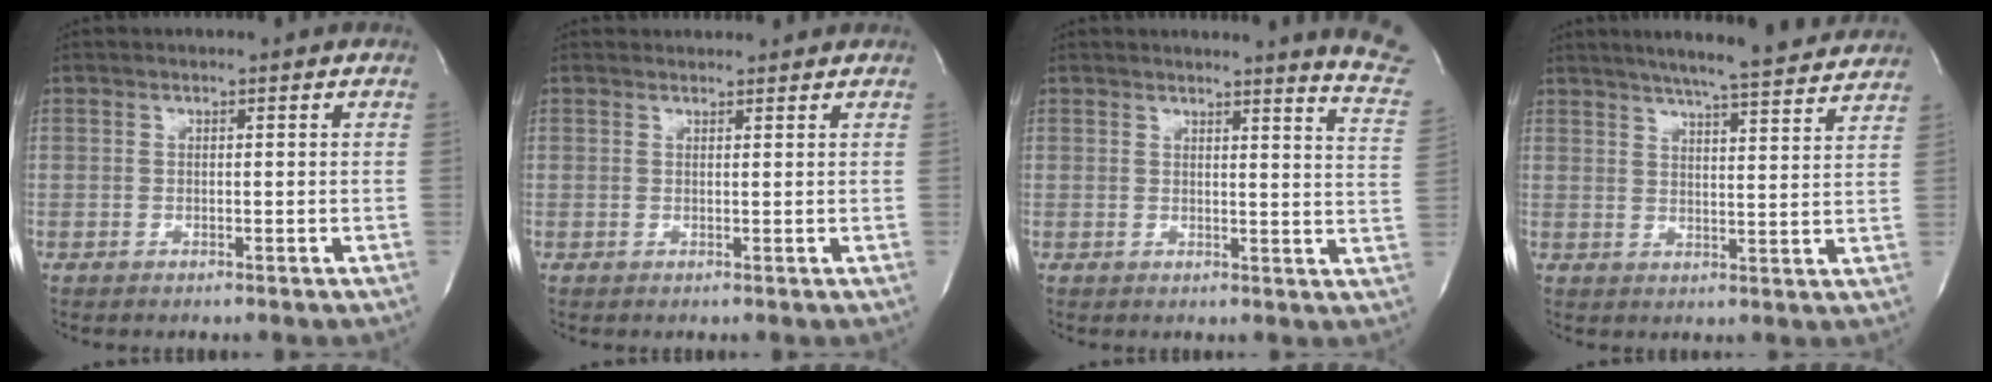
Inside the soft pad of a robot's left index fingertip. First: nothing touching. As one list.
[{"total": 2.2, "force": [2.2, 0.4, 0.0], "torque": [-0.010, 0.014, 0.029]}, {"total": 10.0, "force": [9.8, -0.9, 1.9], "torque": [-0.011, -0.104, 0.078]}, {"total": 16.9, "force": [15.3, 0.9, 7.2], "torque": [-0.110, 0.000, 0.195]}]